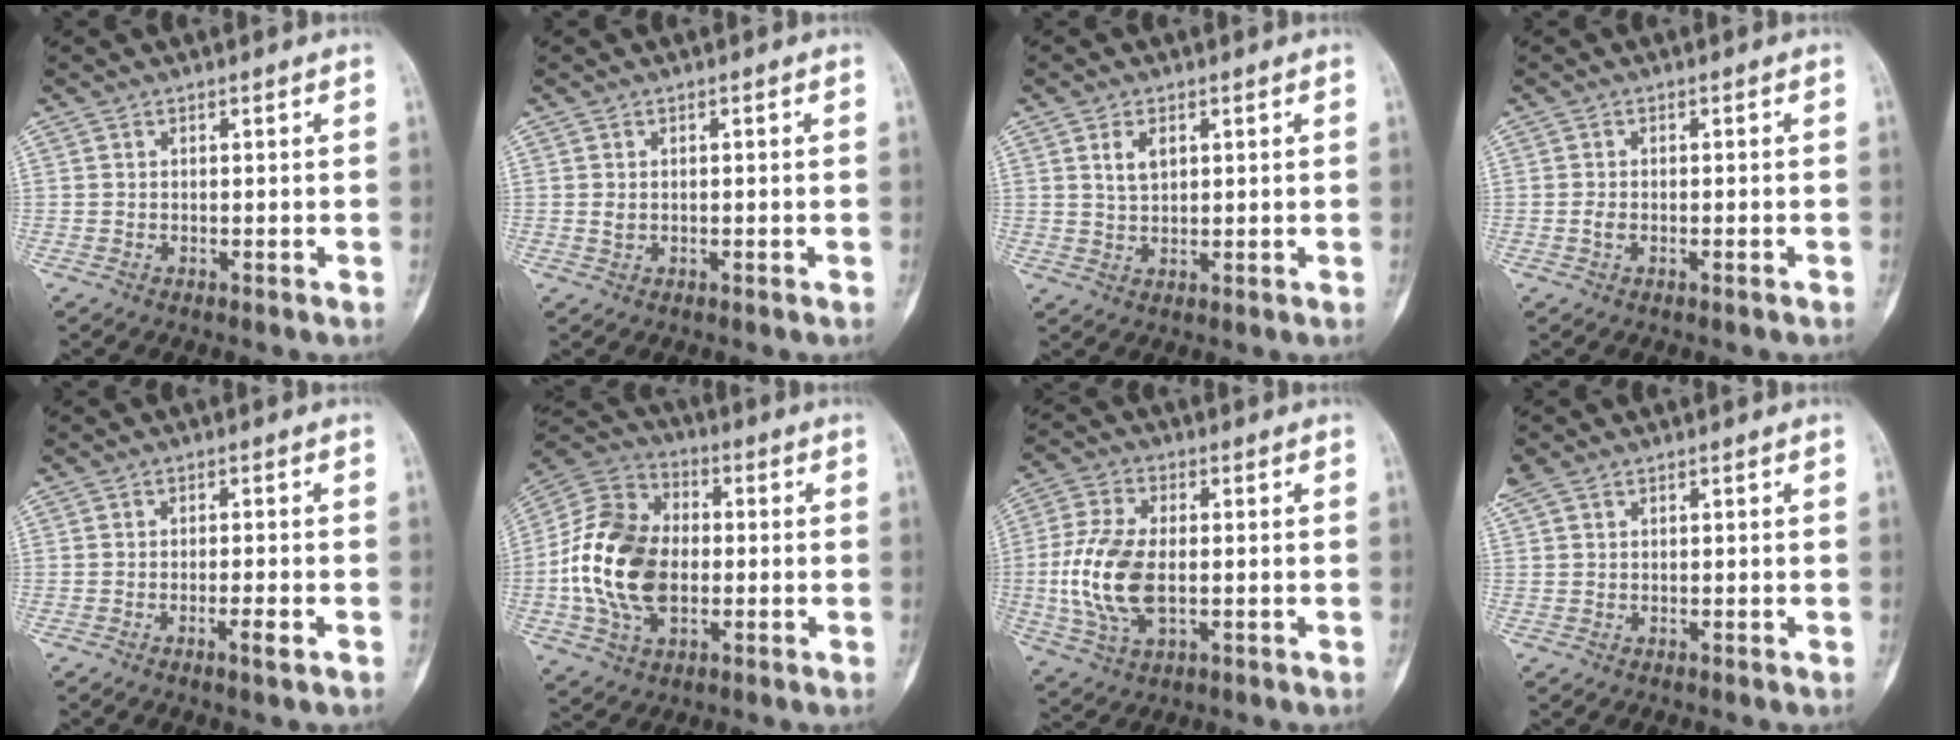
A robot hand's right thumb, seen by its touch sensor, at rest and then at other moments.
{"total": 1.0, "force": [0.0, 0.8, 0.6], "torque": [-0.011, 0.004, 0.003]}
{"total": 3.6, "force": [1.4, 2.1, 2.5], "torque": [-0.037, -0.006, 0.030]}
{"total": 1.5, "force": [-0.6, 0.6, 1.2], "torque": [-0.027, 0.005, -0.010]}
{"total": 2.7, "force": [-1.4, 0.2, 2.3], "torque": [-0.040, 0.002, -0.025]}
{"total": 18.5, "force": [-1.8, 12.4, 13.5], "torque": [-0.249, 0.021, -0.033]}
{"total": 13.1, "force": [-1.1, 7.1, 10.9], "torque": [-0.232, -0.001, -0.020]}
{"total": 2.1, "force": [1.2, 1.3, 1.2], "torque": [-0.035, 0.016, 0.029]}